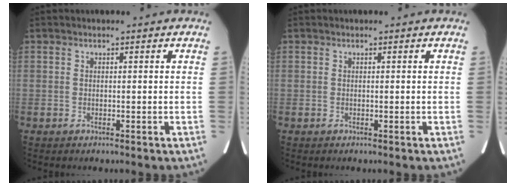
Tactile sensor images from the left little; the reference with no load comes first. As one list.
[{"total": 0.0}]